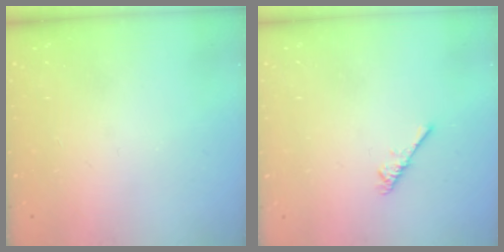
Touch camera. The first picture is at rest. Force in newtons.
{"total": 2.6, "press": 2.5, "slide": 0.5}